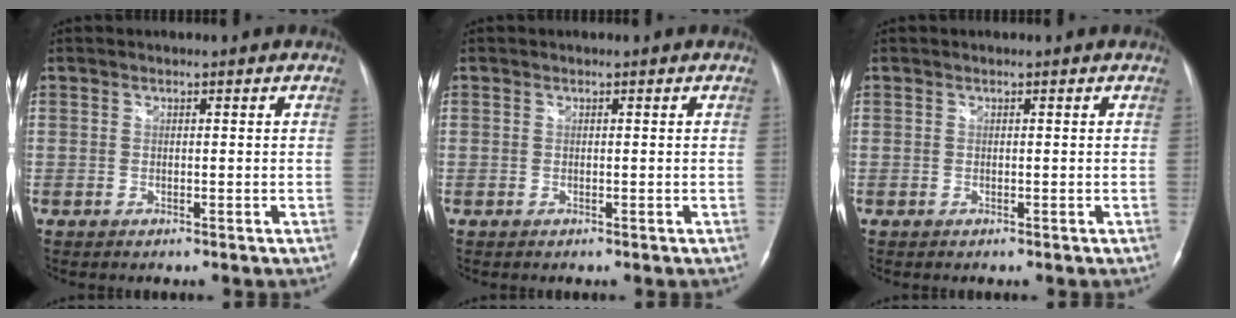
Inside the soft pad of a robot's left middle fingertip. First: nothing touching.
{"total": 0.0}
{"total": 0.0}